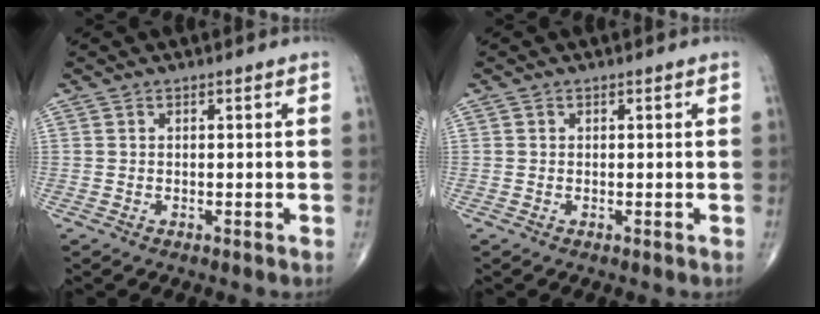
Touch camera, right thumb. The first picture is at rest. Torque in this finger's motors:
{"motor_torque": [-0.46, -0.13, -0.14, 0.03, 0.03]}